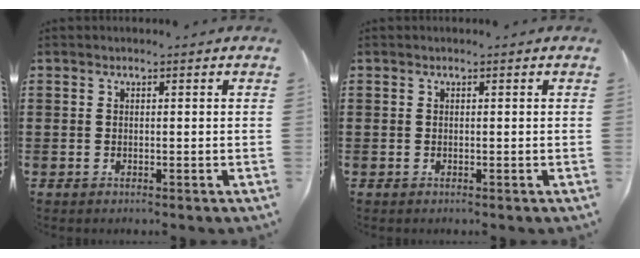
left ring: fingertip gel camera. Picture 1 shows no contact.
{"total": 0.0}